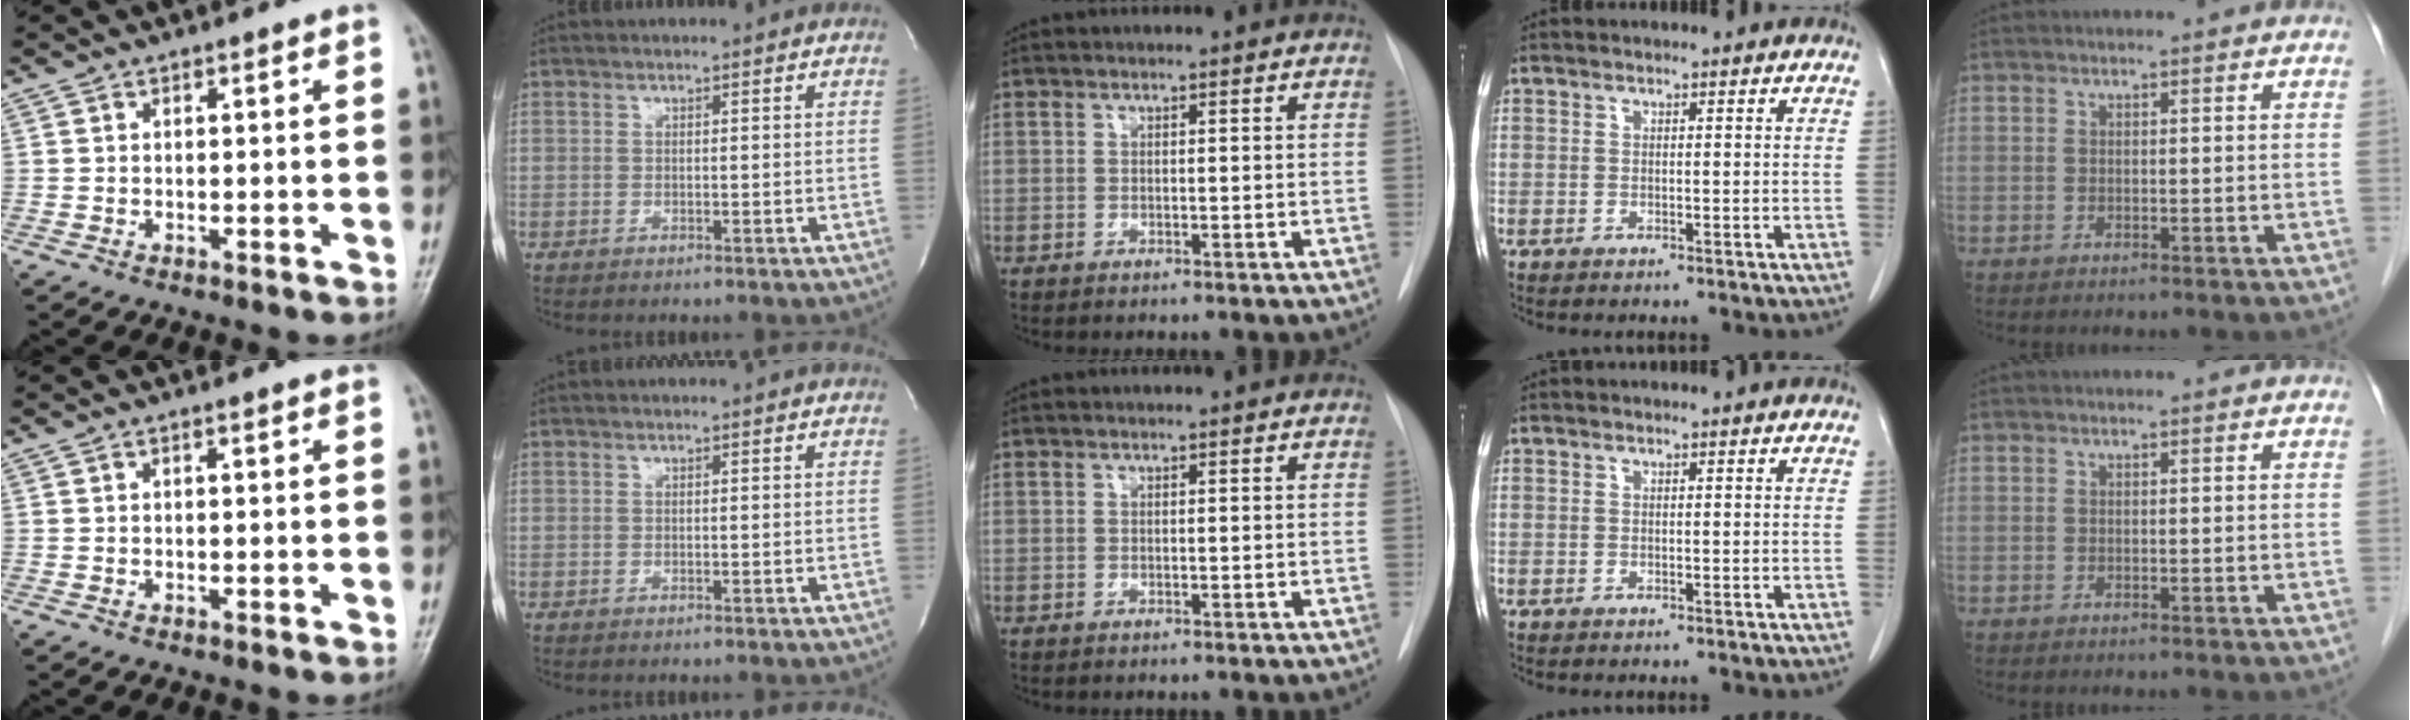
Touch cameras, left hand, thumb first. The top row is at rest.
{}